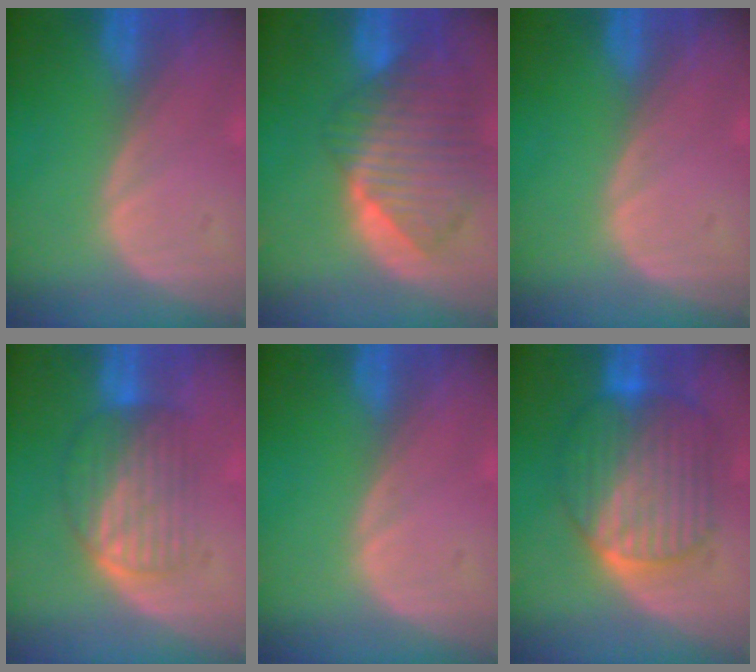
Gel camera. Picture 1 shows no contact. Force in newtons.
{"total": 10.3, "press": 8.9, "slide": 5.2}
{"total": 0.0}
{"total": 6.5, "press": 6.3, "slide": 1.5}
{"total": 0.0}
{"total": 10.2, "press": 10.1, "slide": 0.7}